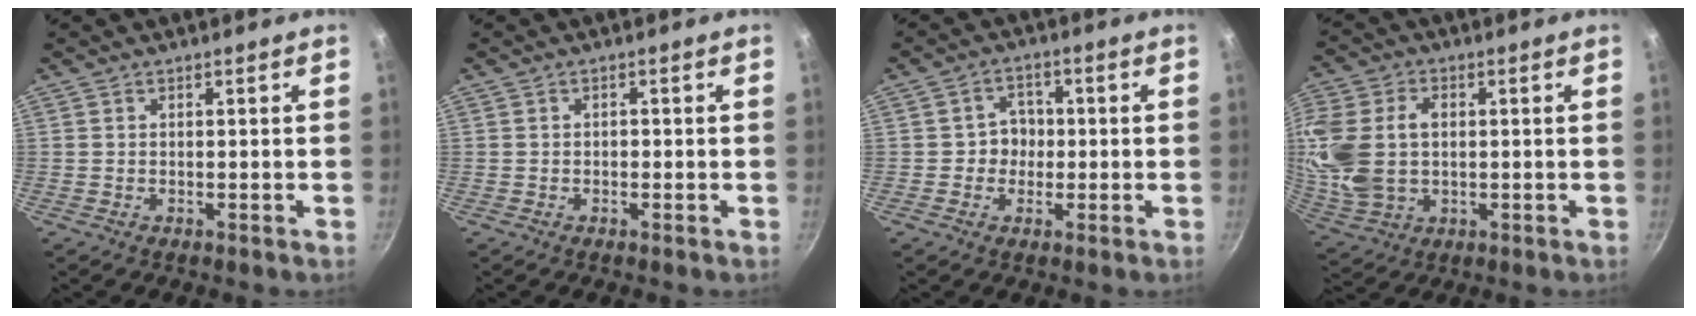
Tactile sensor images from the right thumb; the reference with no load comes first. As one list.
[{"total": 0.7, "force": [-0.3, 0.6, 0.3], "torque": [-0.005, 0.004, -0.004]}, {"total": 4.6, "force": [-0.5, 4.3, 1.7], "torque": [0.014, 0.011, -0.013]}, {"total": 15.2, "force": [1.4, 10.7, 10.7], "torque": [-0.227, 0.002, 0.034]}]